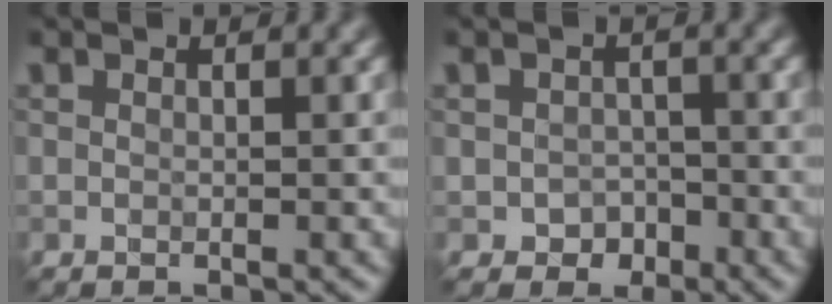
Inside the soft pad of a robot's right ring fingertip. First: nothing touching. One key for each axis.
{"total": 1.8, "fx": -0.9, "fy": 1.5, "fz": 0.2, "tx": 0.010, "ty": 0.003, "tz": -0.019}